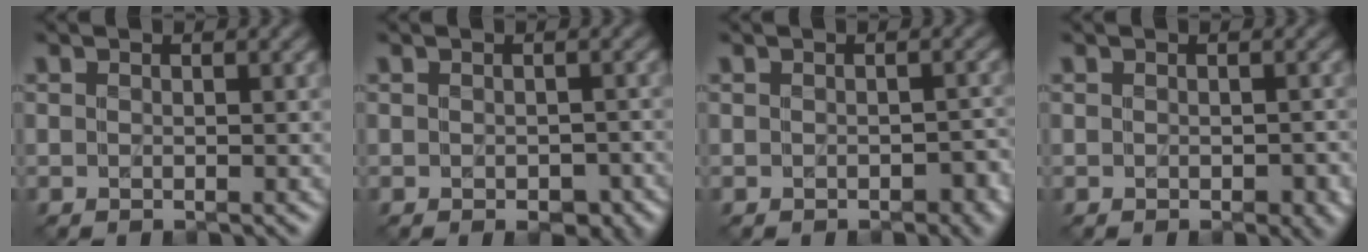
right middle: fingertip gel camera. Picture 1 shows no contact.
{"total": 2.4, "force": [-0.8, 1.4, 1.8], "torque": [-0.023, -0.011, -0.006]}
{"total": 1.7, "force": [-0.5, 1.0, 1.3], "torque": [-0.020, -0.005, -0.004]}
{"total": 1.8, "force": [-0.3, 1.0, 1.4], "torque": [-0.021, -0.006, -0.001]}